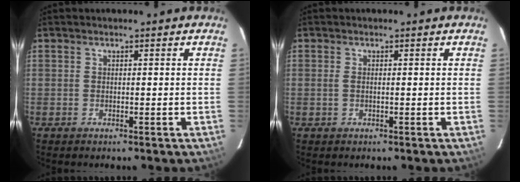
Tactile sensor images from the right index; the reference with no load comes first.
{"total": 1.0, "force": [-0.1, 0.4, 0.9], "torque": [-0.022, 0.000, -0.002]}